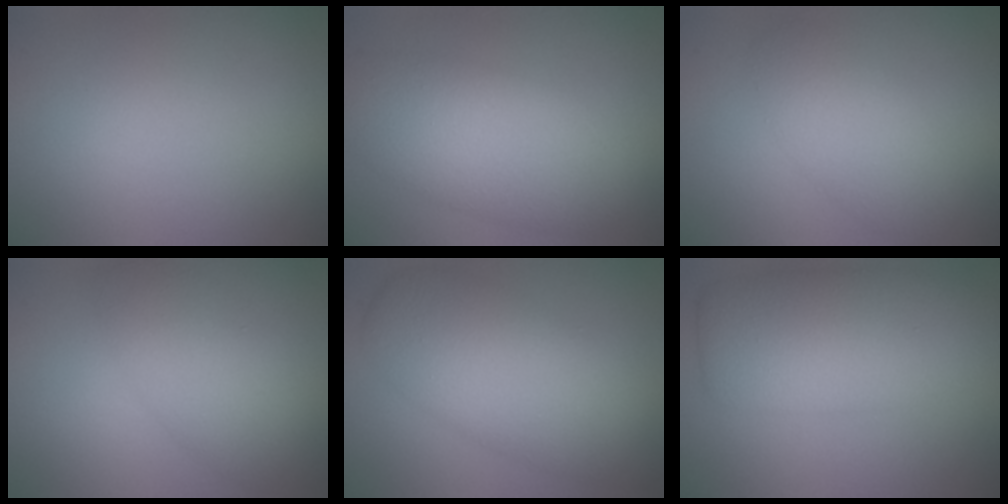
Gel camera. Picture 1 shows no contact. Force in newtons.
{"total": 7.3, "press": 7.3, "slide": 0.4}
{"total": 3.4, "press": 3.4, "slide": 0.1}
{"total": 4.6, "press": 4.6, "slide": 0.3}
{"total": 7.9, "press": 7.9, "slide": 0.1}
{"total": 7.1, "press": 7.1, "slide": 0.2}